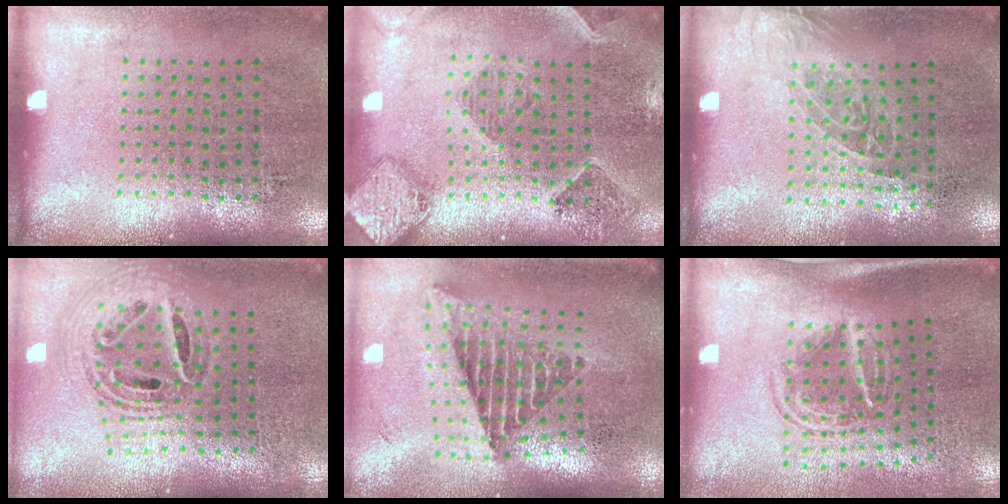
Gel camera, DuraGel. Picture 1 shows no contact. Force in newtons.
{"total": 1.5, "press": 1.5, "slide": 0.4}
{"total": 1.3, "press": 1.0, "slide": 0.8}
{"total": 1.3, "press": 1.2, "slide": 0.5}
{"total": 2.4, "press": 1.6, "slide": 1.8}
{"total": 1.7, "press": 1.1, "slide": 1.3}